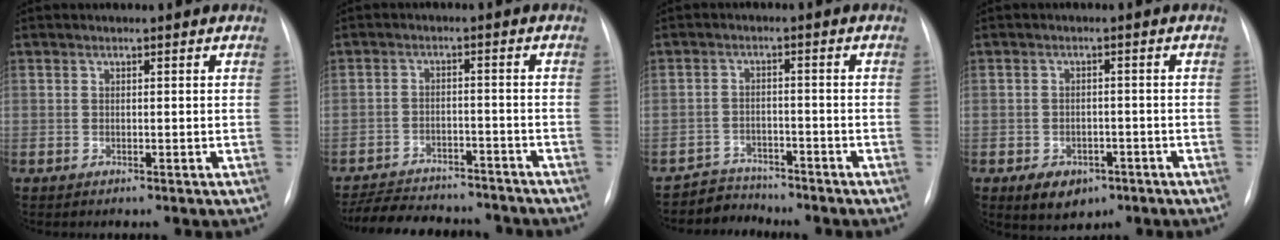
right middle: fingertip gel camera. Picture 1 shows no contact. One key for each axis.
{"total": 14.9, "fx": -13.6, "fy": 4.1, "fz": 4.8, "tx": -0.095, "ty": 0.005, "tz": -0.190}
{"total": 4.2, "fx": -3.8, "fy": 1.1, "fz": -1.4, "tx": 0.028, "ty": 0.002, "tz": -0.066}
{"total": 5.6, "fx": -3.0, "fy": 3.8, "fz": 2.7, "tx": -0.040, "ty": 0.003, "tz": -0.034}